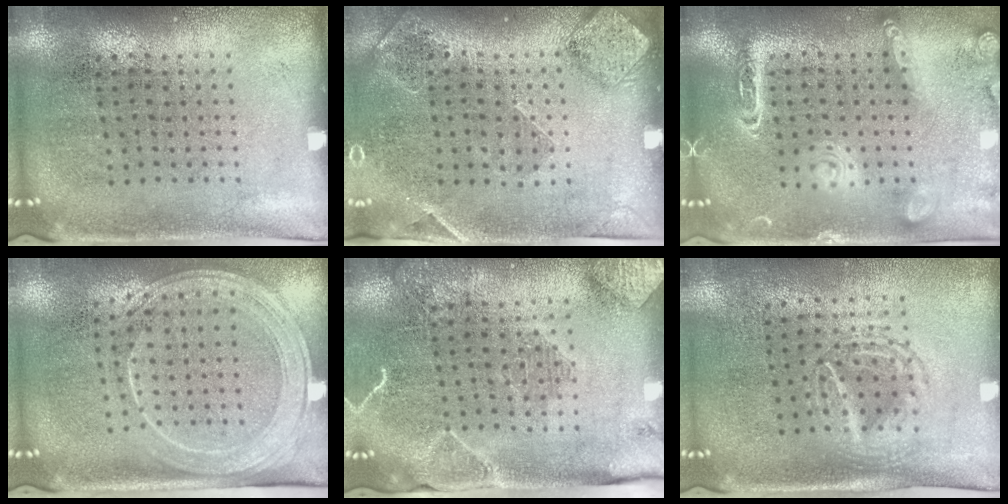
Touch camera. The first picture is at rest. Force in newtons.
{"total": 1.6, "press": 1.5, "slide": 0.3}
{"total": 2.0, "press": 1.9, "slide": 0.1}
{"total": 2.1, "press": 1.8, "slide": 1.0}
{"total": 2.0, "press": 1.9, "slide": 0.3}
{"total": 1.5, "press": 1.3, "slide": 0.7}